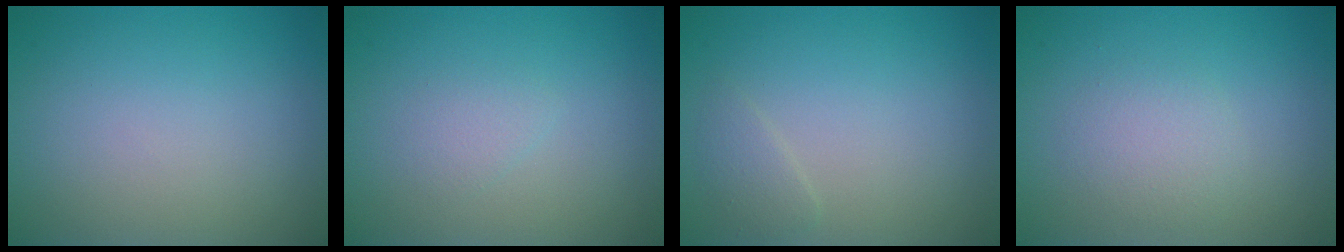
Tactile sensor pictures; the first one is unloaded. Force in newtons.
{"total": 1.0, "press": 1.0, "slide": 0.0}
{"total": 1.1, "press": 1.1, "slide": 0.1}
{"total": 2.0, "press": 2.0, "slide": 0.2}